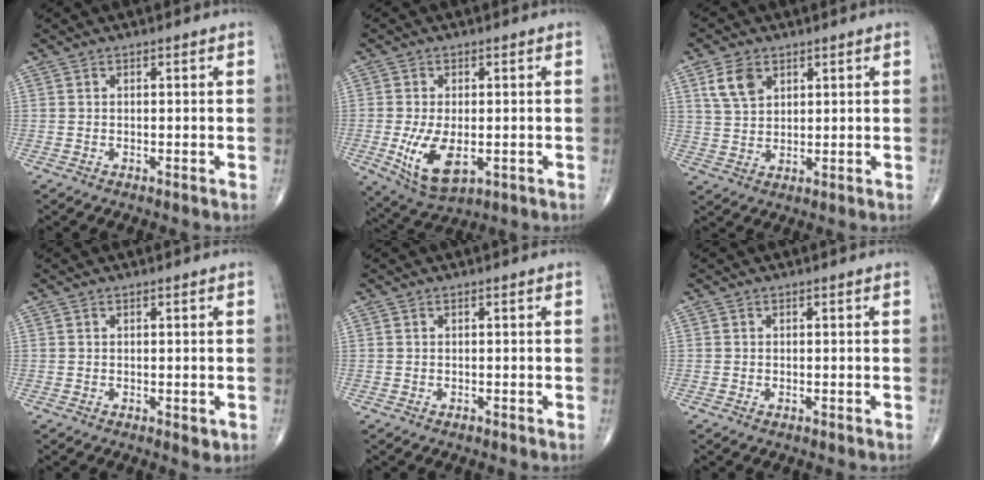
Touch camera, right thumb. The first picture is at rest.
{"total": 9.5, "force": [-1.9, 4.9, 7.9], "torque": [-0.148, -0.017, -0.021]}
{"total": 6.0, "force": [3.0, 3.9, 3.5], "torque": [-0.057, -0.009, 0.061]}
{"total": 1.6, "force": [-0.1, 0.8, 1.4], "torque": [-0.014, -0.005, 0.002]}
{"total": 0.0}
{"total": 0.0}